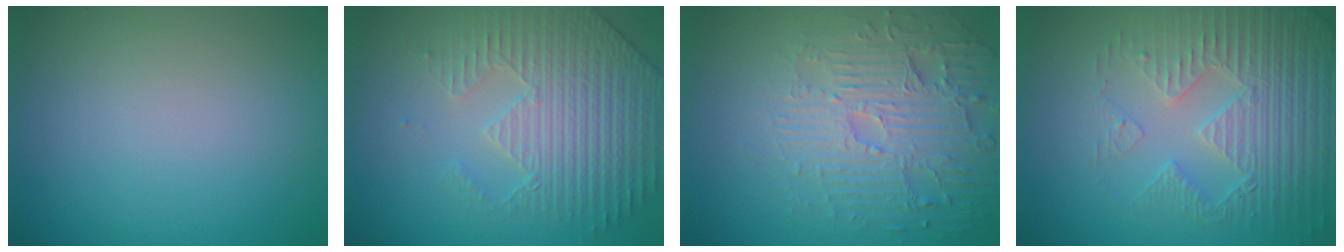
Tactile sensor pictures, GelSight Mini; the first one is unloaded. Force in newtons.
{"total": 4.3, "press": 4.1, "slide": 1.1}
{"total": 5.1, "press": 4.5, "slide": 2.5}
{"total": 4.6, "press": 4.4, "slide": 1.1}